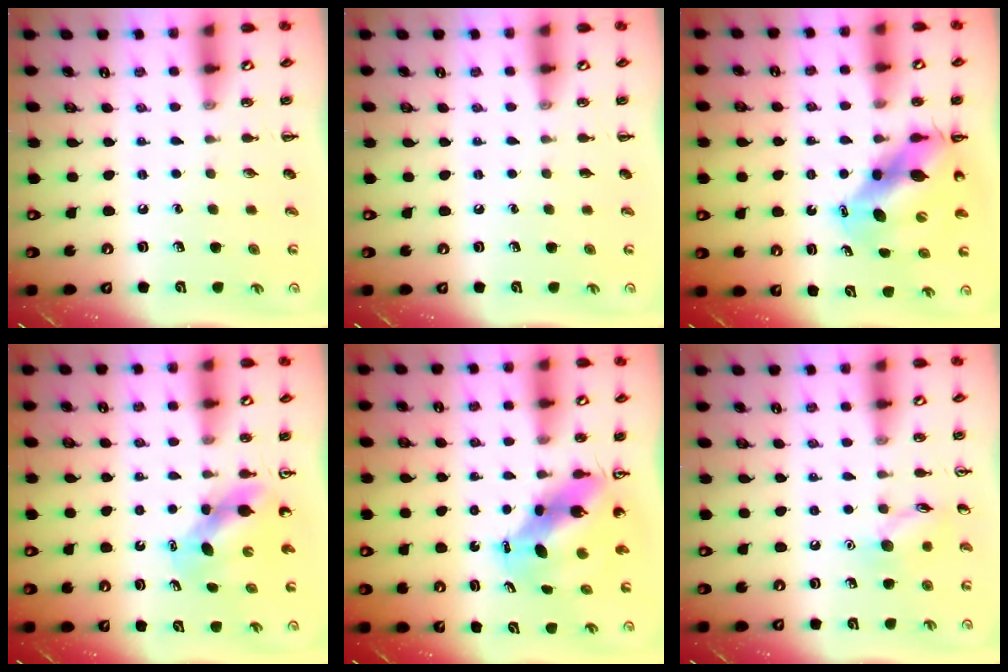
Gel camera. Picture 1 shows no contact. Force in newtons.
{"total": 0.0}
{"total": 11.1, "press": 10.7, "slide": 3.2}
{"total": 5.5, "press": 5.4, "slide": 0.6}
{"total": 8.1, "press": 7.8, "slide": 2.3}
{"total": 8.1, "press": 8.1, "slide": 0.7}